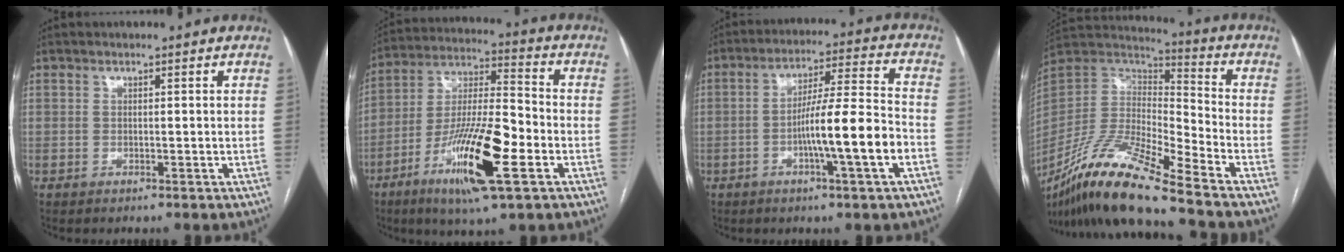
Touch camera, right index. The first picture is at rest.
{"total": 17.2, "force": [-7.0, 2.6, 15.6], "torque": [-0.297, -0.014, -0.122]}
{"total": 12.0, "force": [-3.8, -0.5, 11.4], "torque": [-0.193, 0.007, -0.065]}
{"total": 19.2, "force": [-14.1, 0.7, 13.0], "torque": [-0.274, -0.021, -0.266]}